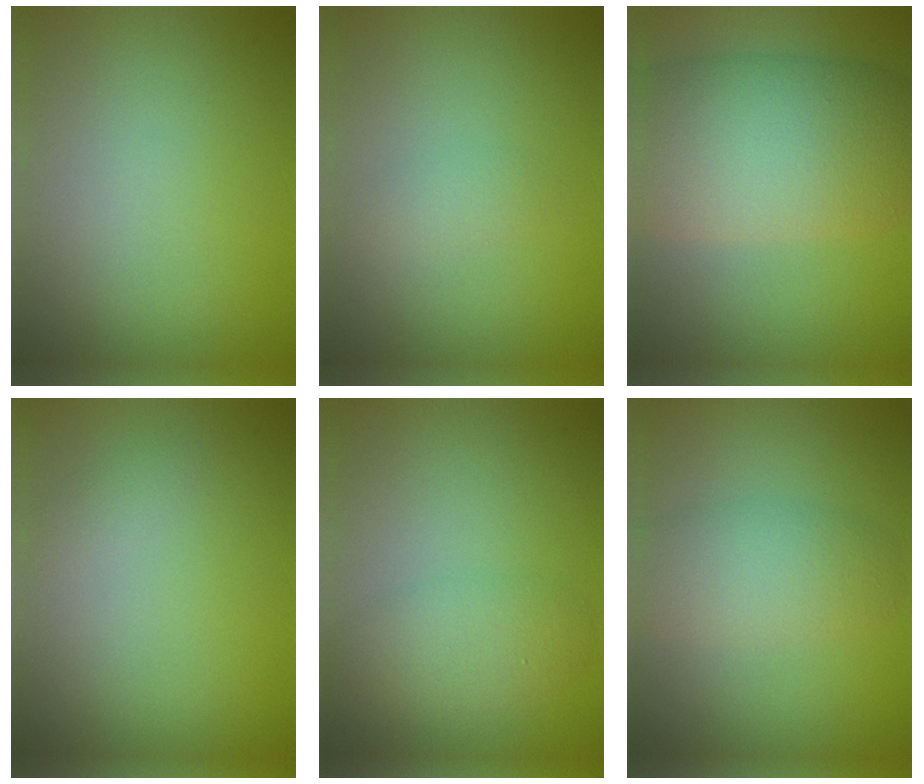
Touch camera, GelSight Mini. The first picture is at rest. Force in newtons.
{"total": 1.3, "press": 1.3, "slide": 0.0}
{"total": 11.3, "press": 11.3, "slide": 0.6}
{"total": 0.8, "press": 0.8, "slide": 0.0}
{"total": 3.0, "press": 3.0, "slide": 0.1}
{"total": 4.2, "press": 4.2, "slide": 0.2}